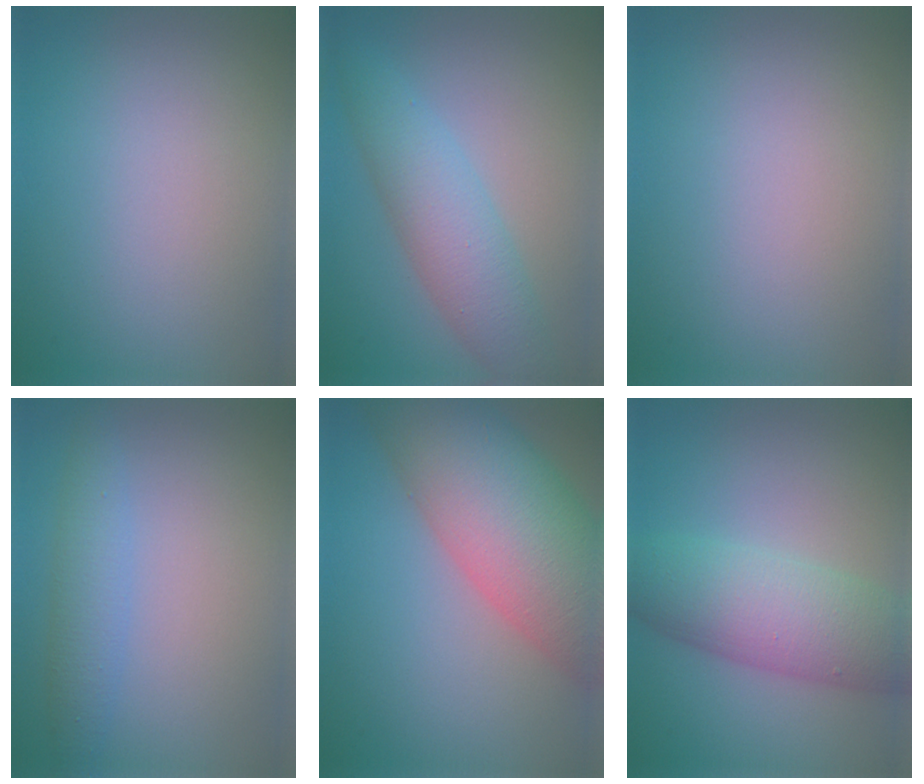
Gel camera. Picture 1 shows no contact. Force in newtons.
{"total": 5.3, "press": 5.3, "slide": 0.1}
{"total": 0.0}
{"total": 2.8, "press": 2.8, "slide": 0.0}
{"total": 13.2, "press": 13.2, "slide": 0.8}
{"total": 7.2, "press": 7.2, "slide": 0.1}